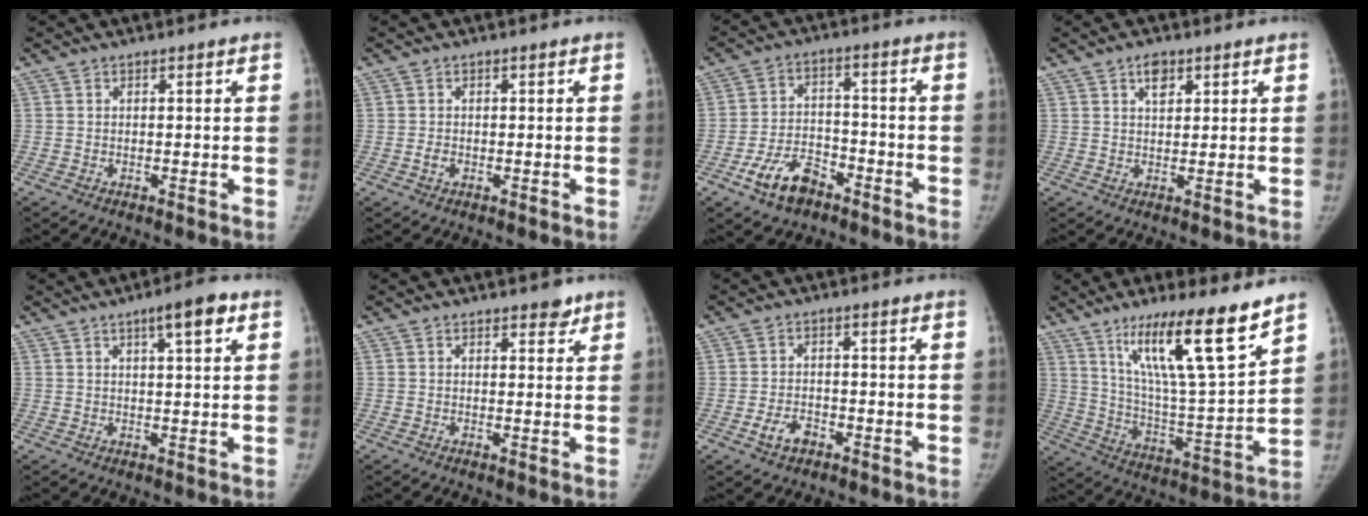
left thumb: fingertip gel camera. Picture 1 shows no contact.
{"total": 1.5, "force": [-0.5, 1.1, 0.8], "torque": [-0.011, 0.002, -0.008]}
{"total": 9.4, "force": [-5.8, 5.4, 5.1], "torque": [-0.078, 0.035, -0.101]}
{"total": 3.4, "force": [1.8, 2.0, 2.1], "torque": [-0.020, -0.008, 0.030]}
{"total": 5.6, "force": [2.7, 1.2, 4.8], "torque": [-0.062, -0.004, 0.038]}
{"total": 2.2, "force": [1.7, 1.1, 1.0], "torque": [0.004, -0.009, 0.020]}
{"total": 4.1, "force": [-2.2, 2.6, 2.3], "torque": [-0.036, 0.017, -0.036]}
{"total": 19.8, "force": [12.8, 2.4, 14.9], "torque": [-0.227, -0.072, 0.224]}